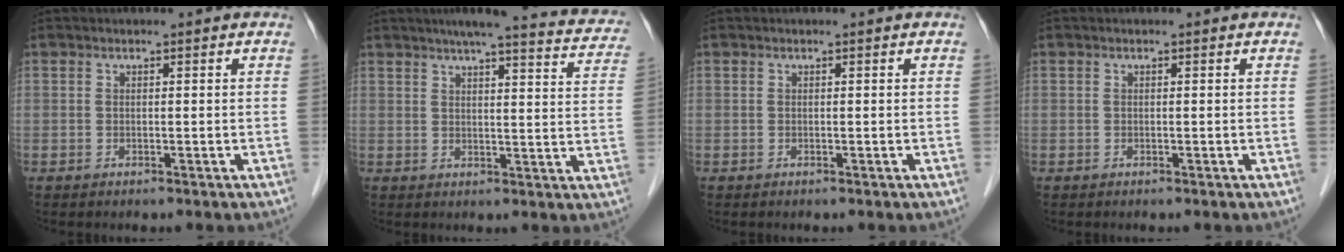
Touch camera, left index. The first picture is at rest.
{"total": 18.7, "force": [16.2, 2.4, 9.1], "torque": [-0.111, -0.005, 0.181]}
{"total": 0.0}
{"total": 0.0}